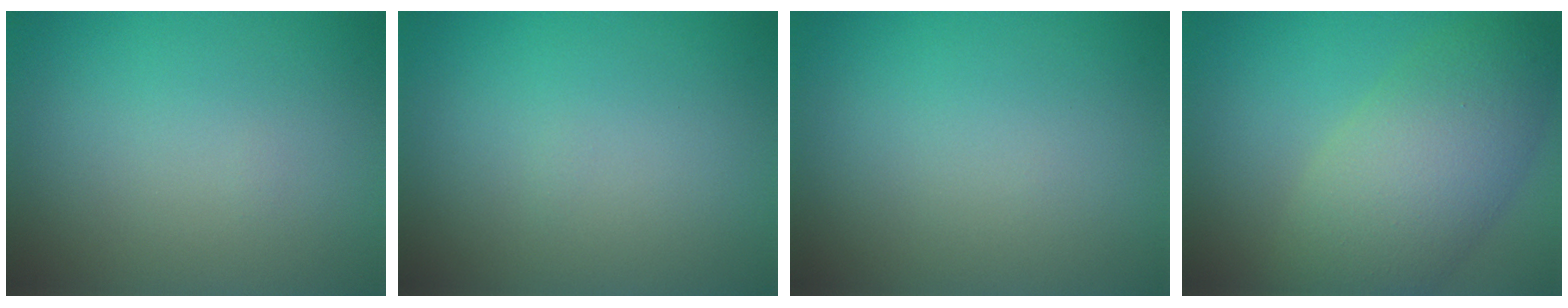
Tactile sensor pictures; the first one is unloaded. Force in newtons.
{"total": 0.0}
{"total": 0.0}
{"total": 7.6, "press": 7.6, "slide": 0.3}